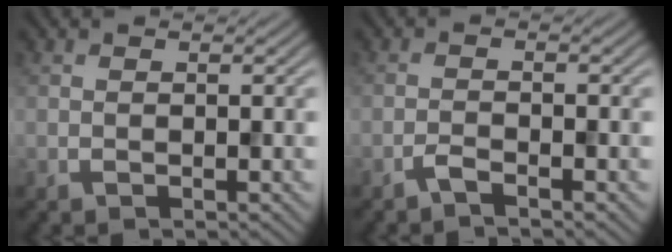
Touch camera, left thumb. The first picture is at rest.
{"total": 1.7, "force": [-1.6, 0.2, 0.6], "torque": [-0.007, 0.004, -0.037]}